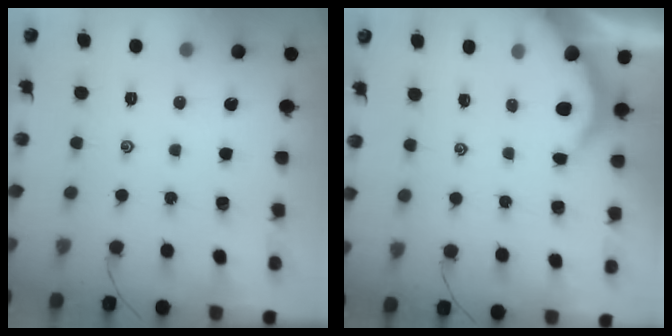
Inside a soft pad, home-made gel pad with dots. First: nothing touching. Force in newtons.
{"total": 2.2, "press": 2.2, "slide": 0.4}